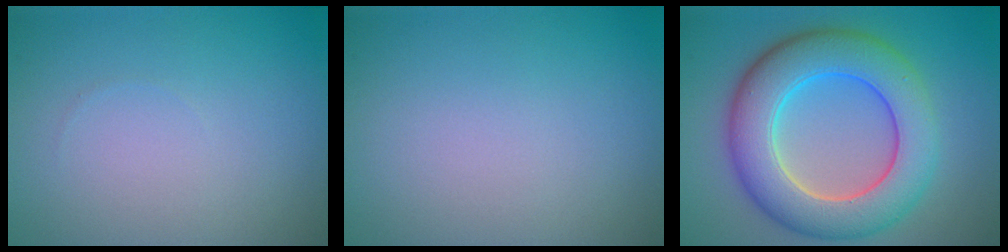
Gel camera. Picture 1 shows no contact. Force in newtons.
{"total": 0.0}
{"total": 9.3, "press": 9.3, "slide": 0.5}